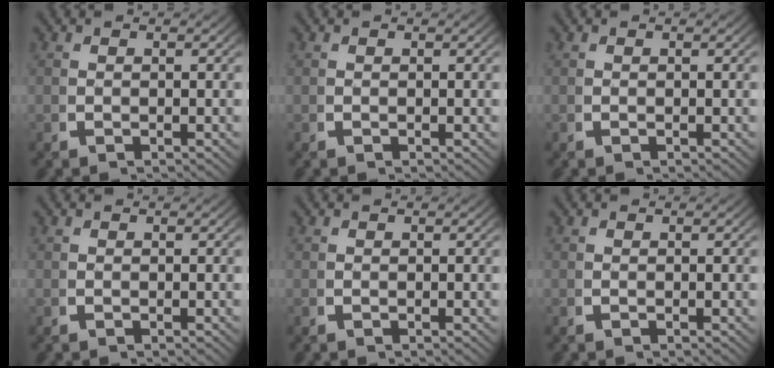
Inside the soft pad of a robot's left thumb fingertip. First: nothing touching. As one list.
[{"total": 0.0}, {"total": 0.0}, {"total": 0.0}, {"total": 0.0}, {"total": 0.0}]